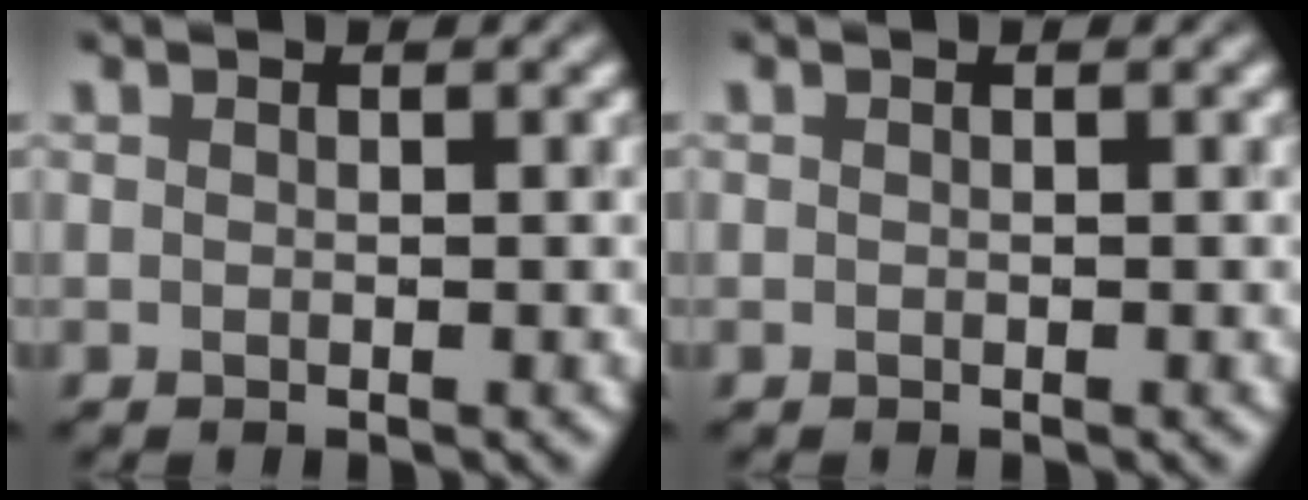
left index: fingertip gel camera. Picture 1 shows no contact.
{"total": 0.0}